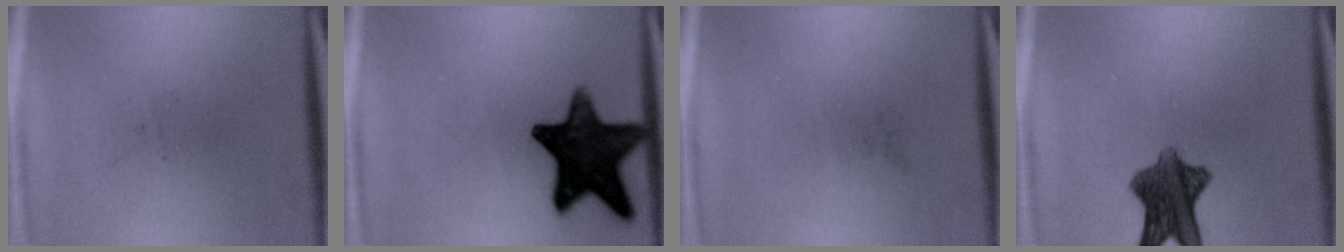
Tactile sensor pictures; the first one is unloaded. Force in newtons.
{"total": 14.9}
{"total": 0.0}
{"total": 8.4}